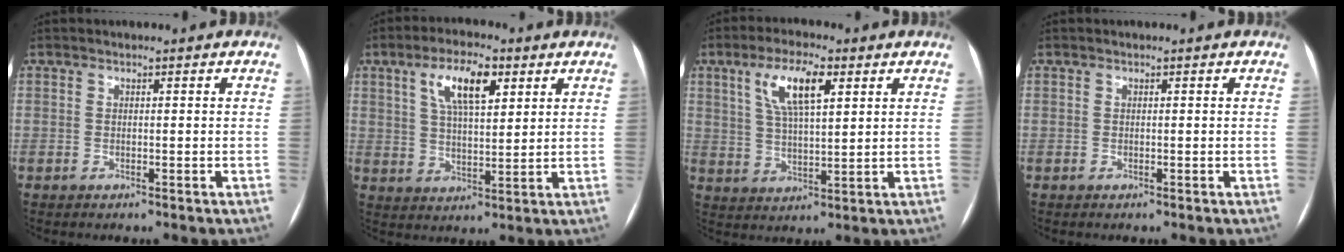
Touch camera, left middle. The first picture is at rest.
{"total": 8.8, "force": [4.1, 3.0, 7.2], "torque": [-0.133, 0.014, 0.075]}
{"total": 8.7, "force": [3.9, 2.3, 7.4], "torque": [-0.144, 0.013, 0.074]}
{"total": 0.0}